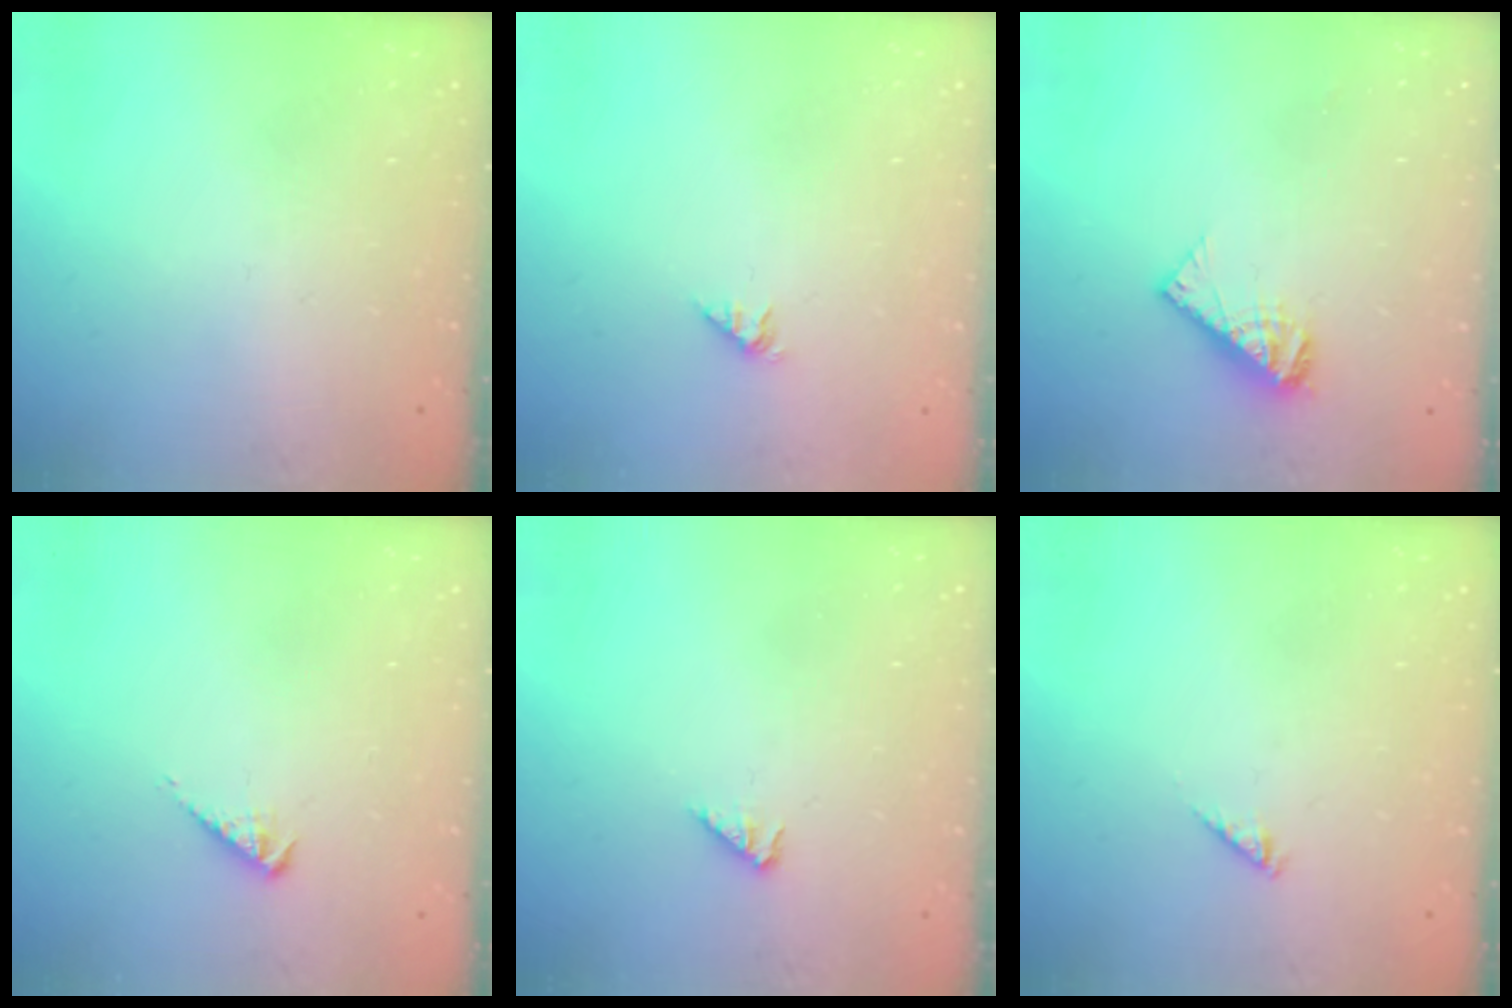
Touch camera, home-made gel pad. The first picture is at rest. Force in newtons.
{"total": 1.0, "press": 1.0, "slide": 0.2}
{"total": 7.8, "press": 7.7, "slide": 0.6}
{"total": 3.1, "press": 3.0, "slide": 0.6}
{"total": 2.2, "press": 2.1, "slide": 0.5}
{"total": 0.9, "press": 0.8, "slide": 0.3}